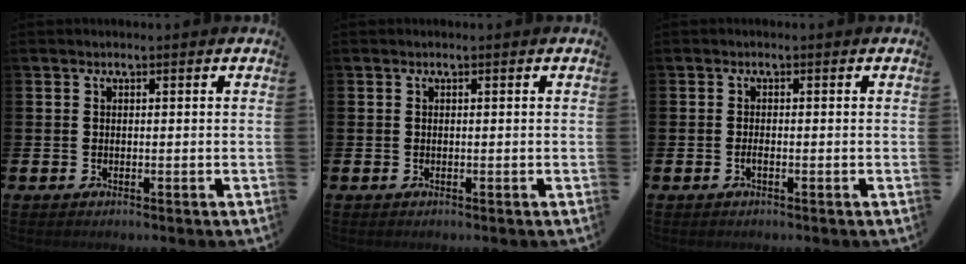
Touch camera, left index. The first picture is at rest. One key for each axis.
{"total": 0.0}
{"total": 0.7, "fx": -0.4, "fy": 0.1, "fz": 0.5, "tx": -0.017, "ty": -0.002, "tz": -0.004}